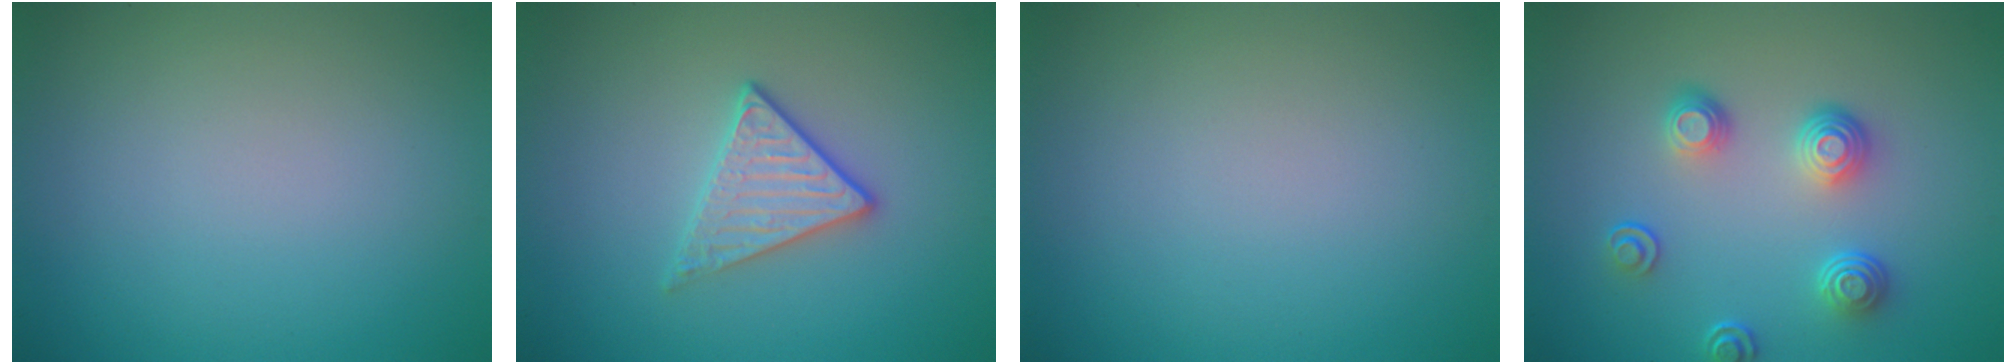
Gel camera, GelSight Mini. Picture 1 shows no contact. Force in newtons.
{"total": 2.8, "press": 2.6, "slide": 1.1}
{"total": 0.0}
{"total": 3.6, "press": 2.9, "slide": 2.2}